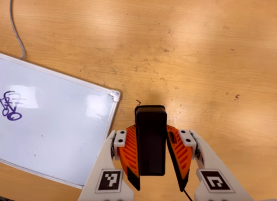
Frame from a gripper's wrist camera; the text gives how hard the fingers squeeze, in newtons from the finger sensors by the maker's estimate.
{"total": 5.8, "left": 4.8, "right": 6.8}